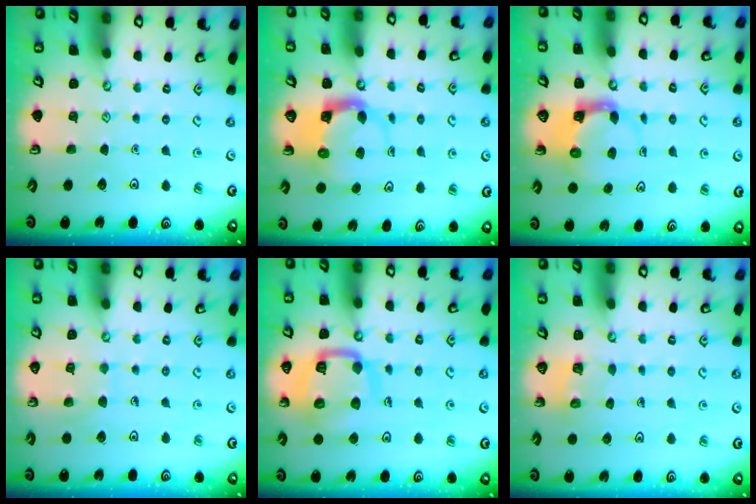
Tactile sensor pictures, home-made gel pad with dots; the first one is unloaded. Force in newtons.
{"total": 3.6, "press": 3.6, "slide": 0.6}
{"total": 3.6, "press": 3.6, "slide": 0.4}
{"total": 4.8, "press": 4.8, "slide": 0.3}
{"total": 13.7, "press": 13.7, "slide": 1.4}
{"total": 3.7, "press": 3.6, "slide": 0.2}